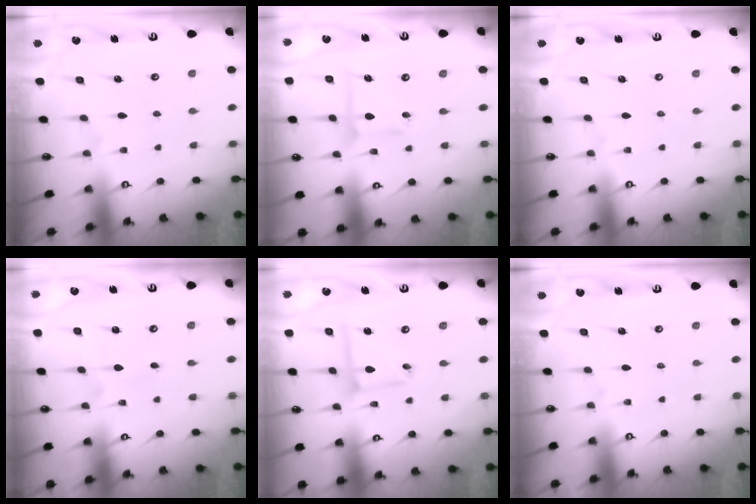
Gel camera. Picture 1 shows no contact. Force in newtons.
{"total": 8.4, "press": 8.3, "slide": 1.1}
{"total": 0.0}
{"total": 2.6, "press": 2.6, "slide": 0.2}
{"total": 8.2, "press": 8.2, "slide": 0.6}
{"total": 0.0}